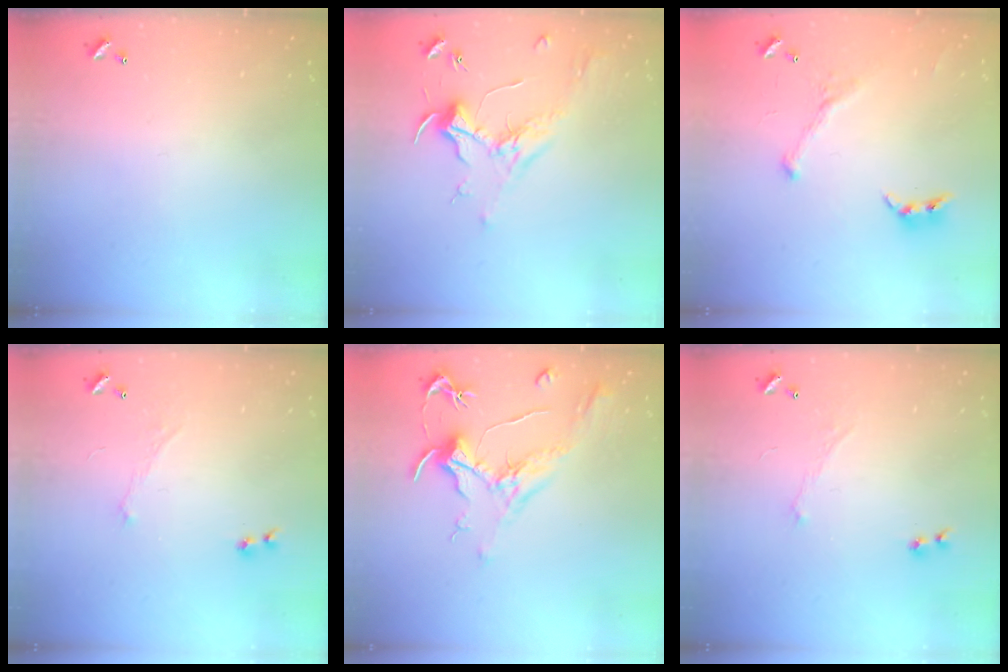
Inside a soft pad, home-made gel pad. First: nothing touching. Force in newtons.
{"total": 1.7, "press": 1.5, "slide": 0.8}
{"total": 2.0, "press": 2.0, "slide": 0.4}
{"total": 1.2, "press": 1.0, "slide": 0.8}
{"total": 2.1, "press": 2.0, "slide": 0.8}
{"total": 1.2, "press": 1.0, "slide": 0.8}